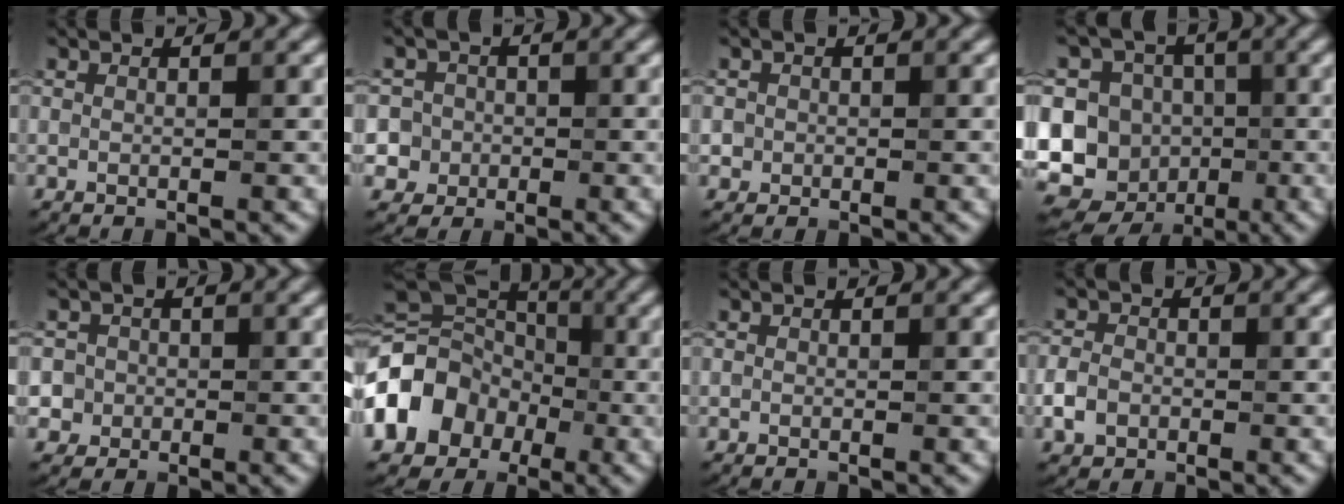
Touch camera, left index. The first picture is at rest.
{"total": 7.1, "force": [-1.0, 6.8, 1.6], "torque": [-0.034, 0.021, -0.044]}
{"total": 1.6, "force": [0.2, 1.6, 0.3], "torque": [0.020, 0.017, -0.019]}
{"total": 18.2, "force": [-3.3, 17.0, 5.4], "torque": [-0.126, 0.011, -0.080]}
{"total": 4.7, "force": [-0.3, 4.6, 1.0], "torque": [-0.003, 0.026, -0.031]}
{"total": 10.3, "force": [-2.8, 8.2, 5.7], "torque": [-0.105, 0.004, -0.063]}
{"total": 0.0}
{"total": 2.2, "force": [-0.9, 1.8, 1.0], "torque": [-0.021, 0.008, -0.019]}